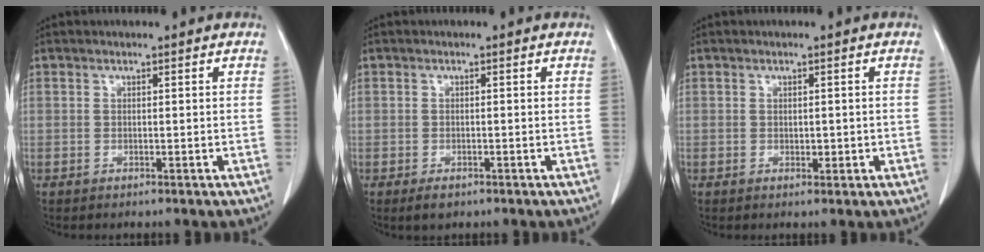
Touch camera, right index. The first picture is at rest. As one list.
[{"total": 1.9, "force": [-1.2, 1.1, 1.0], "torque": [-0.017, -0.001, -0.012]}, {"total": 1.3, "force": [-0.1, 0.8, 1.0], "torque": [-0.011, 0.000, 0.001]}]